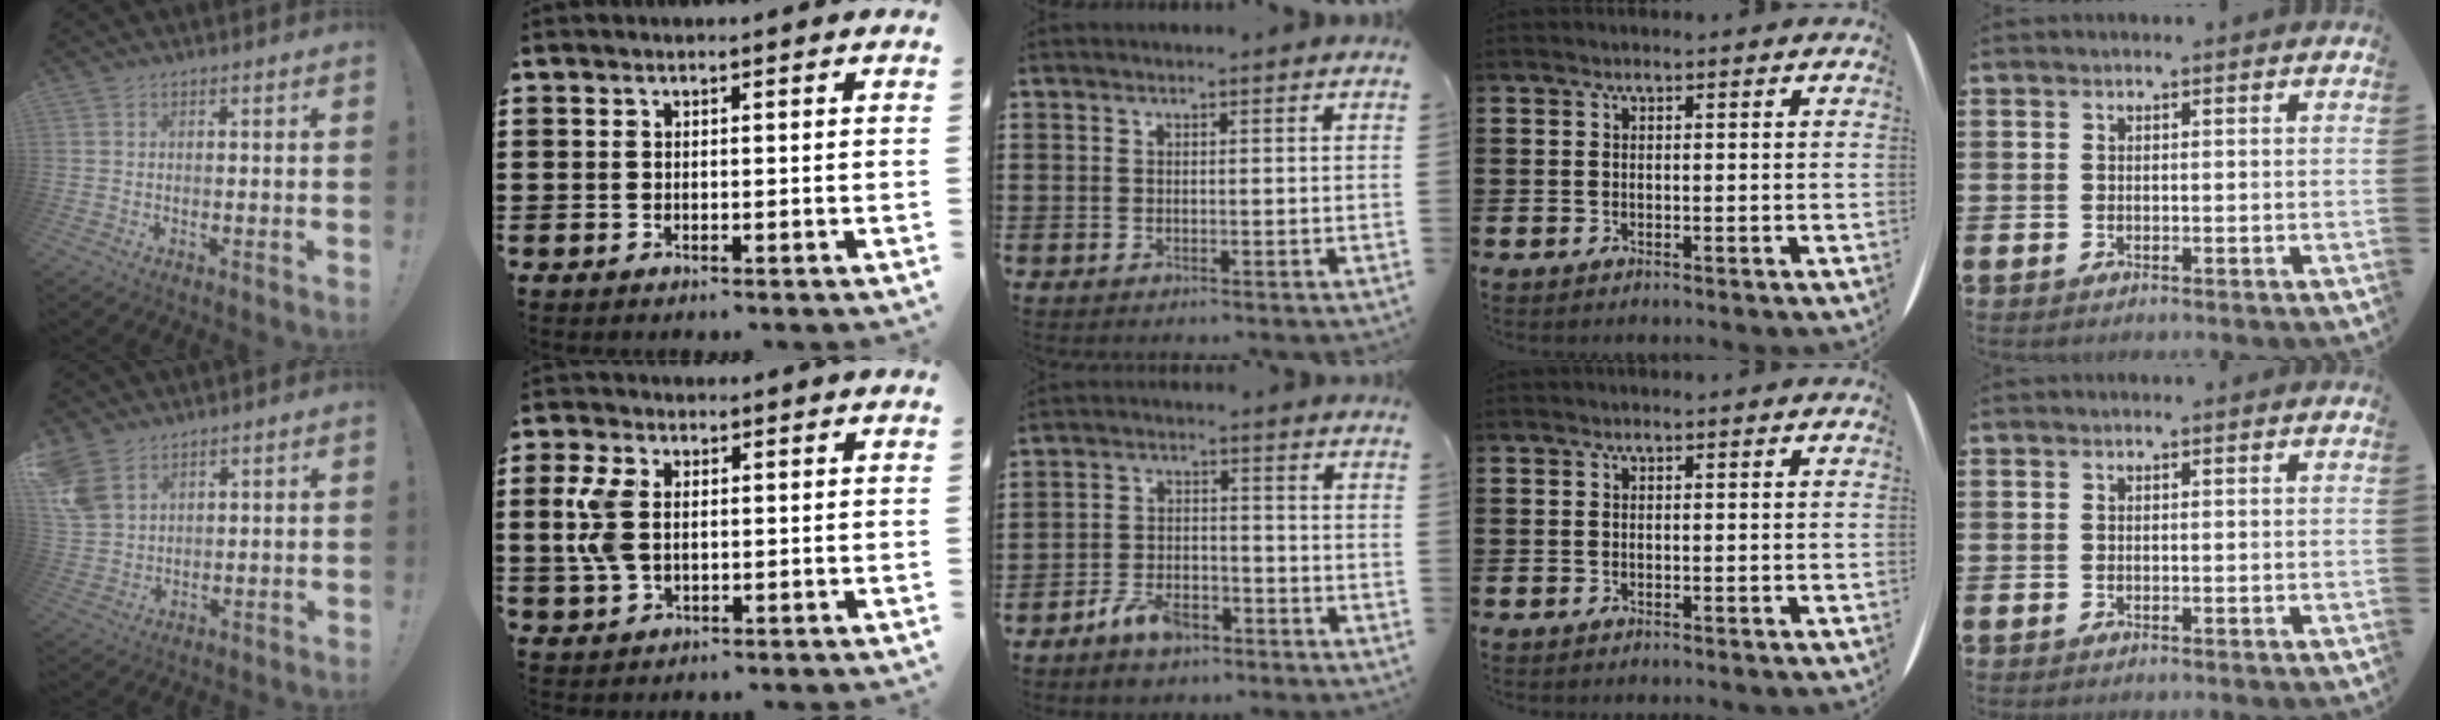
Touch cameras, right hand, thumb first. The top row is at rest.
{"thumb": {"total": 7.8, "force": [5.0, 4.7, 3.6], "torque": [-0.074, -0.019, 0.103]}, "index": {"total": 6.2, "force": [0.5, 3.7, 4.9], "torque": [-0.135, -0.001, 0.000]}, "middle": {"total": 5.1, "force": [-3.9, 2.2, 2.4], "torque": [-0.050, 0.011, -0.077]}}